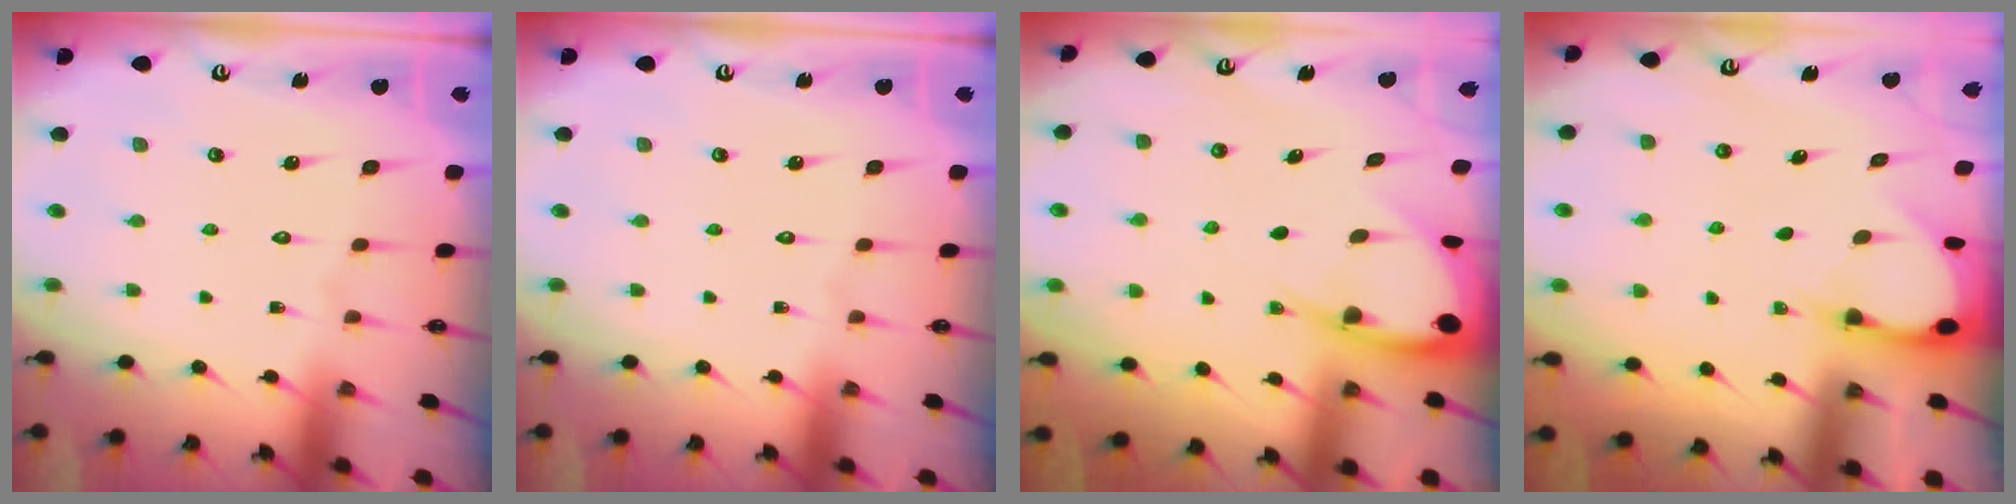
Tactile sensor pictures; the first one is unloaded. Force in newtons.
{"total": 0.0}
{"total": 6.0, "press": 6.0, "slide": 0.7}
{"total": 2.9, "press": 2.9, "slide": 0.3}